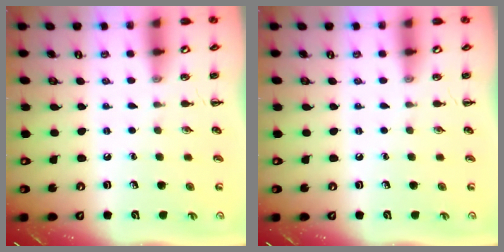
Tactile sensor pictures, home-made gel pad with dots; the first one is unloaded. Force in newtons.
{"total": 0.0}